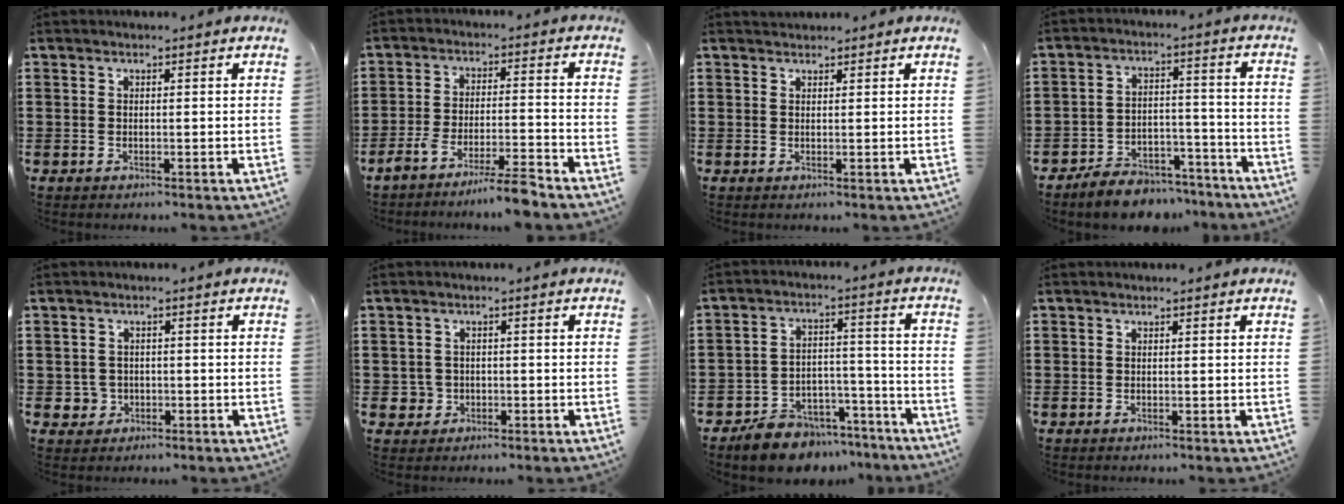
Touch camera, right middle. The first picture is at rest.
{"total": 6.2, "force": [-5.6, -0.2, 2.8], "torque": [-0.055, -0.012, -0.107]}
{"total": 1.1, "force": [1.1, 0.1, 0.0], "torque": [-0.002, 0.000, 0.021]}
{"total": 6.8, "force": [-6.5, 1.6, 1.0], "torque": [-0.008, 0.024, -0.123]}
{"total": 2.1, "force": [-0.6, 2.0, 0.4], "torque": [-0.016, 0.004, -0.015]}
{"total": 2.2, "force": [-0.6, 2.0, 0.5], "torque": [-0.018, 0.003, -0.016]}
{"total": 7.4, "force": [-6.9, 2.5, 0.7], "torque": [-0.006, 0.036, -0.130]}
{"total": 0.0}